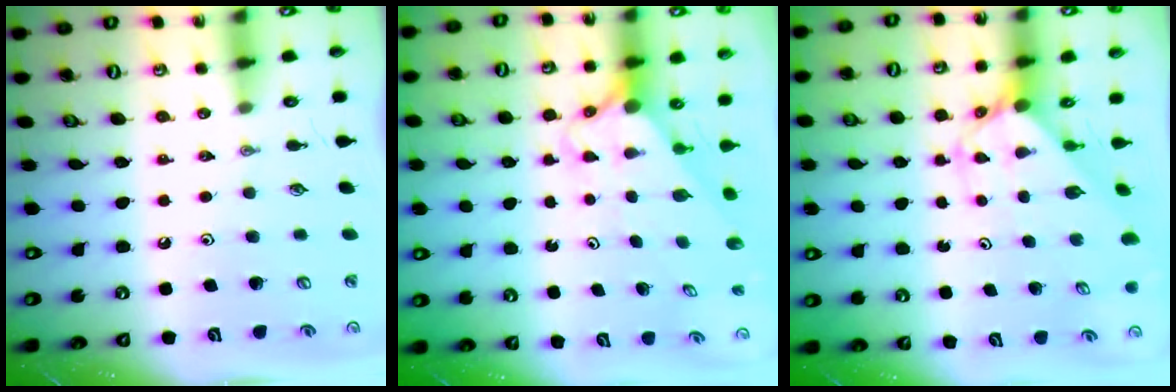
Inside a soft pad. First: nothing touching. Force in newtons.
{"total": 2.6, "press": 2.6, "slide": 0.2}
{"total": 2.5, "press": 2.4, "slide": 0.3}